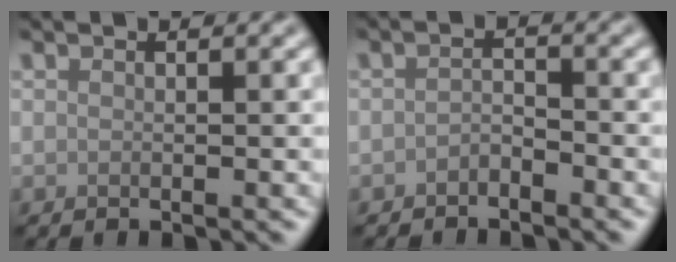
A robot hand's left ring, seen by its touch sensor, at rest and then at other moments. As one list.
[{"total": 1.2, "force": [-0.9, 0.4, 0.6], "torque": [-0.013, 0.003, -0.020]}]